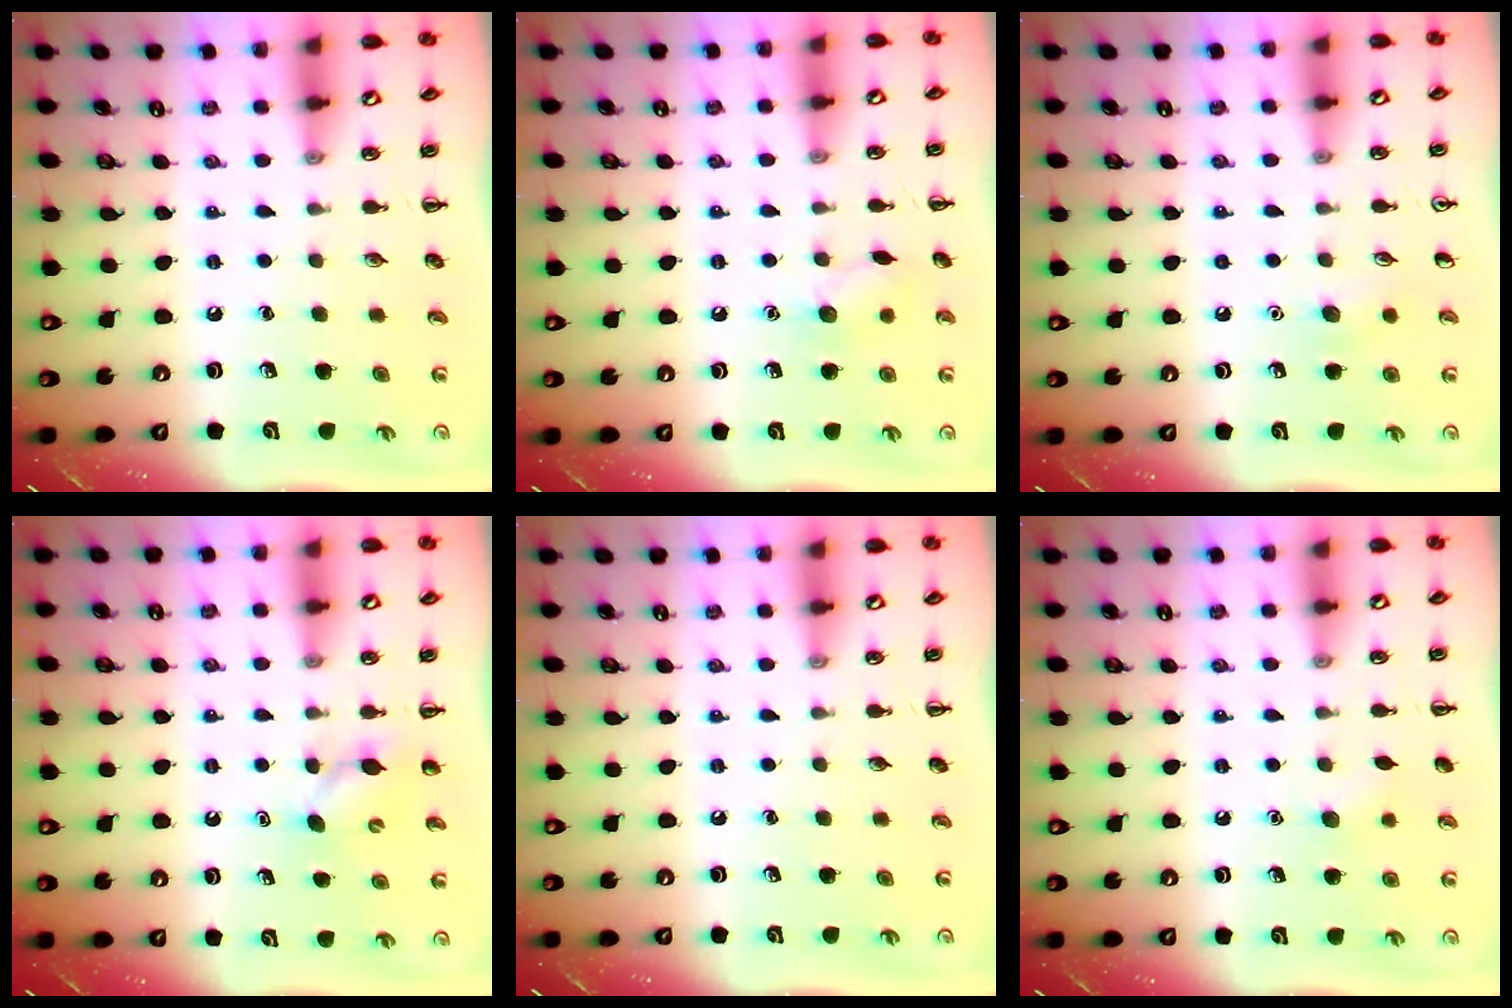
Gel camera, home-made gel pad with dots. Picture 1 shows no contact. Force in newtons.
{"total": 7.2, "press": 7.1, "slide": 1.4}
{"total": 5.4, "press": 5.2, "slide": 1.6}
{"total": 4.6, "press": 4.4, "slide": 1.3}
{"total": 0.0}
{"total": 4.7, "press": 4.5, "slide": 1.2}